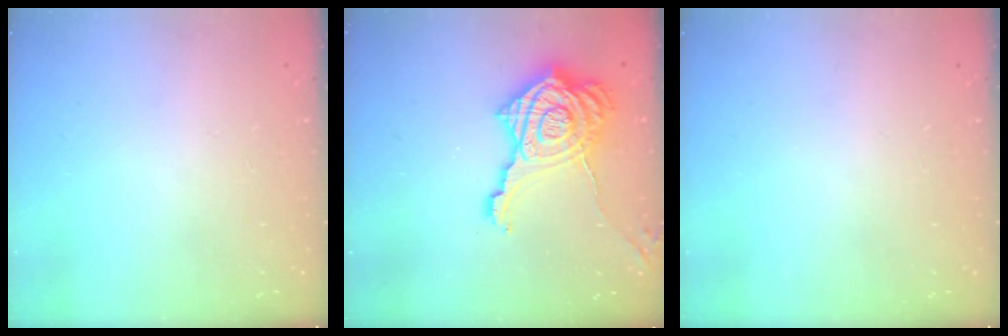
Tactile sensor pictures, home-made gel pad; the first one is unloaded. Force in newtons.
{"total": 23.1, "press": 23.0, "slide": 2.2}
{"total": 0.0}